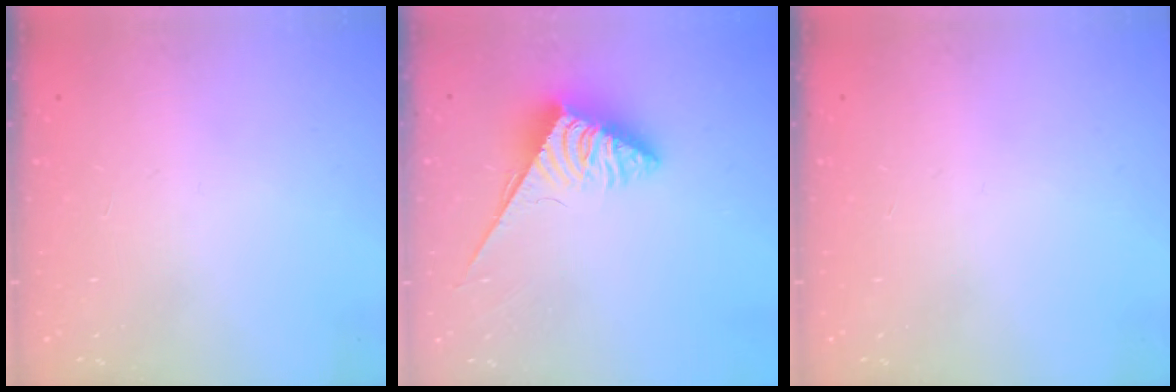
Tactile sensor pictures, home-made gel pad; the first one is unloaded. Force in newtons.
{"total": 3.9, "press": 3.9, "slide": 0.5}
{"total": 0.0}